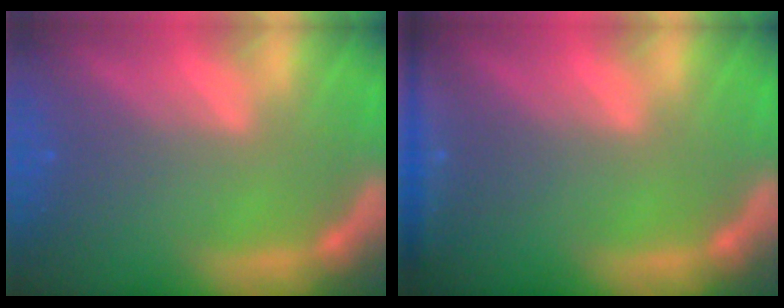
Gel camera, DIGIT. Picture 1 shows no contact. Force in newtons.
{"total": 3.0}